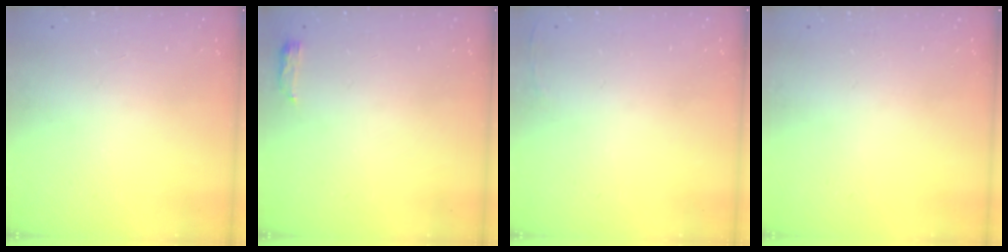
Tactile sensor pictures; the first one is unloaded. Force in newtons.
{"total": 3.7, "press": 3.5, "slide": 1.3}
{"total": 2.5, "press": 2.4, "slide": 0.9}
{"total": 0.0}